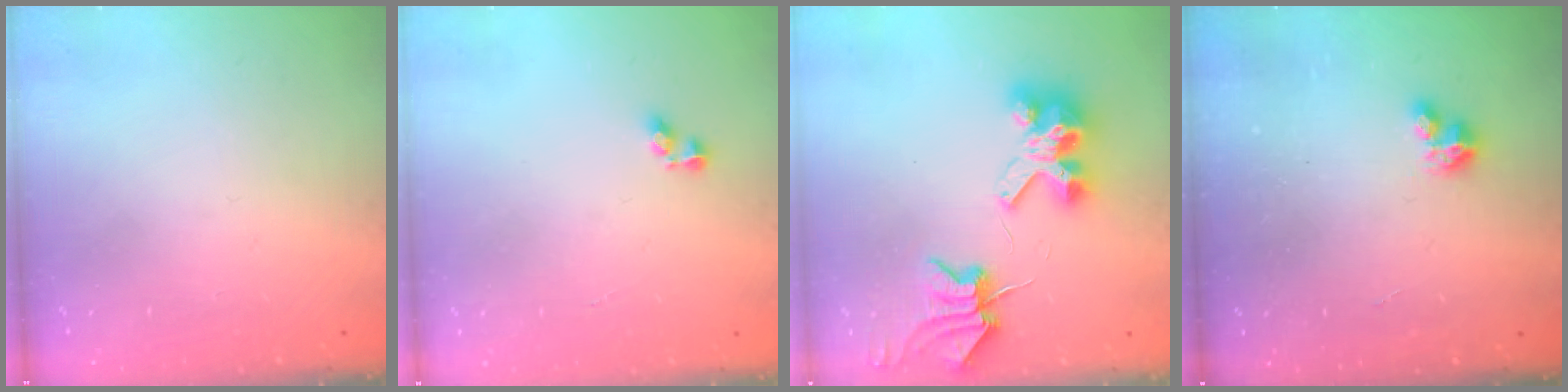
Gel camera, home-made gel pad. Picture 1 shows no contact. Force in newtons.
{"total": 3.8, "press": 3.8, "slide": 0.6}
{"total": 7.1, "press": 7.0, "slide": 0.9}
{"total": 3.1, "press": 3.1, "slide": 0.3}